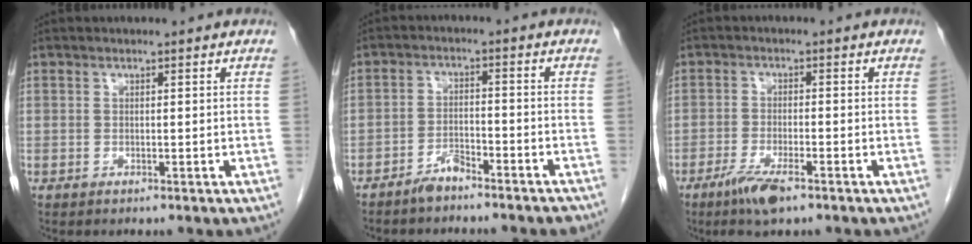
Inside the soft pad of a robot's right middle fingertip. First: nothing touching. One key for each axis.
{"total": 4.2, "fx": -3.7, "fy": 0.9, "fz": 1.5, "tx": -0.029, "ty": 0.005, "tz": -0.064}
{"total": 5.5, "fx": -3.7, "fy": 0.8, "fz": 4.0, "tx": -0.084, "ty": -0.010, "tz": -0.066}